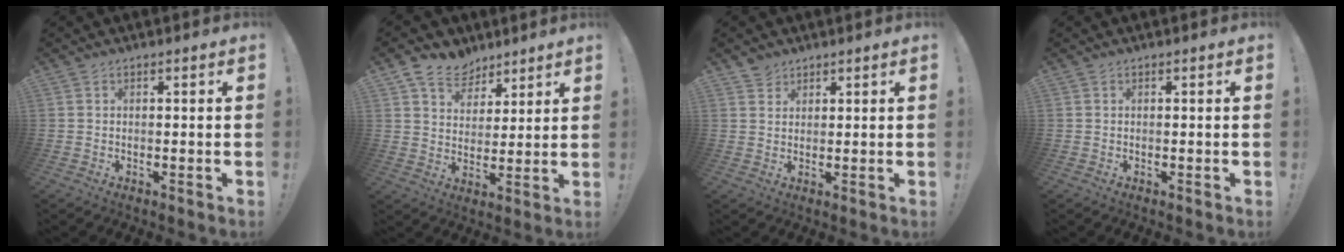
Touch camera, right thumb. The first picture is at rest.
{"total": 10.2, "force": [7.1, 6.9, 2.6], "torque": [-0.038, -0.051, 0.140]}
{"total": 3.0, "force": [2.4, 1.7, 0.2], "torque": [0.003, -0.015, 0.044]}
{"total": 0.0}